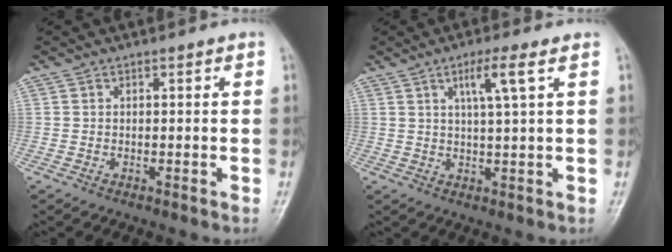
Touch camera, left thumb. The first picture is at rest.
{"total": 5.3, "force": [2.3, -0.1, 4.8], "torque": [-0.092, -0.005, 0.043]}